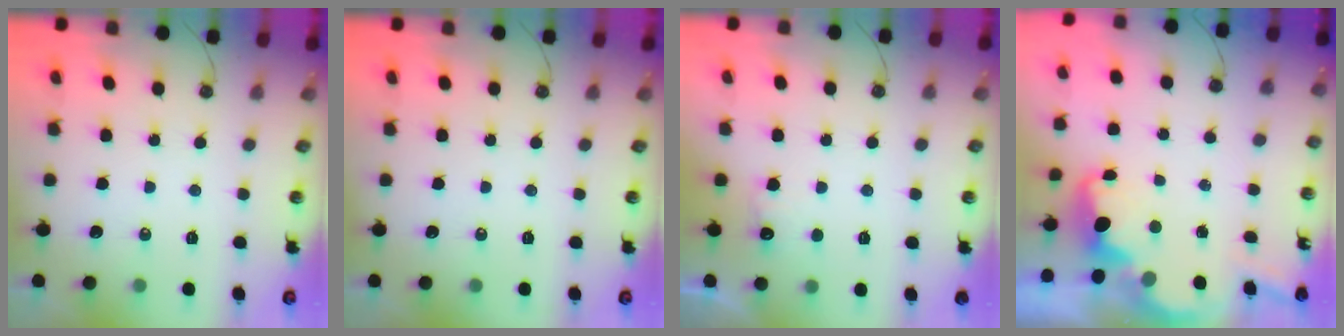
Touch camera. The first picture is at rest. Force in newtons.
{"total": 0.0}
{"total": 6.3, "press": 6.1, "slide": 1.4}
{"total": 3.9, "press": 3.8, "slide": 0.7}